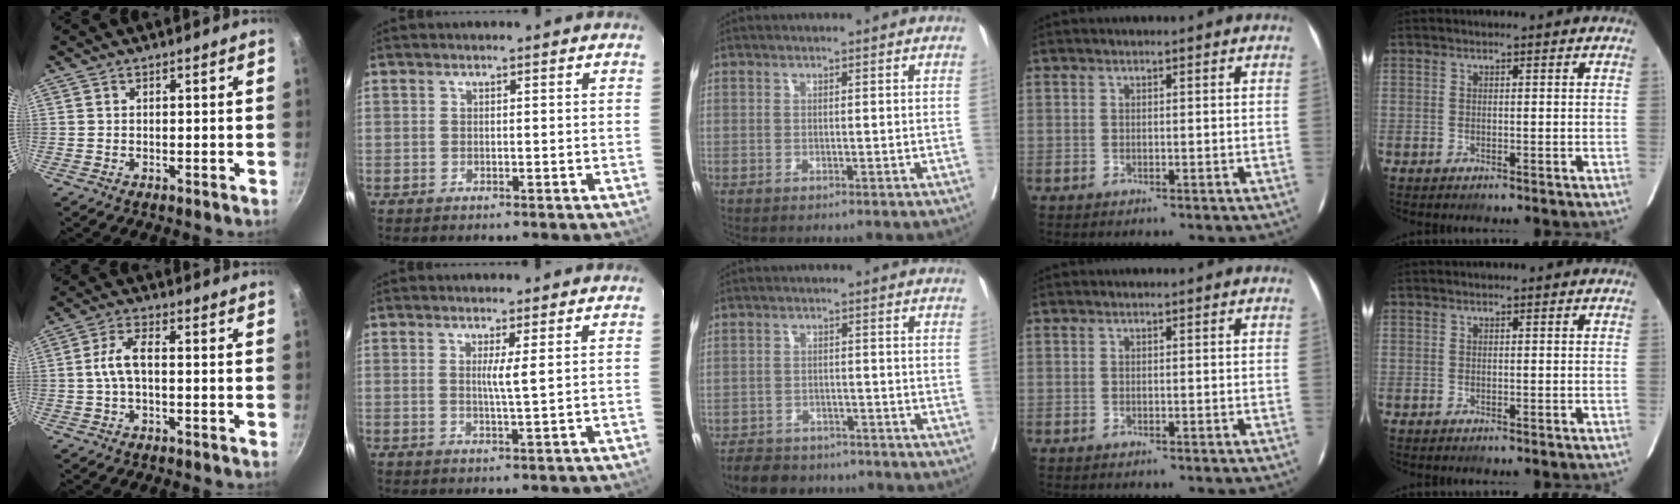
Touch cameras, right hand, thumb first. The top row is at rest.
{"thumb": {"total": 5.2, "force": [-0.2, 2.3, 4.7], "torque": [-0.101, 0.017, -0.008]}, "index": {"total": 2.3, "force": [0.7, -0.5, 2.1], "torque": [-0.040, -0.006, 0.012]}, "middle": {"total": 8.2, "force": [-7.1, 3.5, 2.0], "torque": [-0.031, -0.001, -0.102]}}